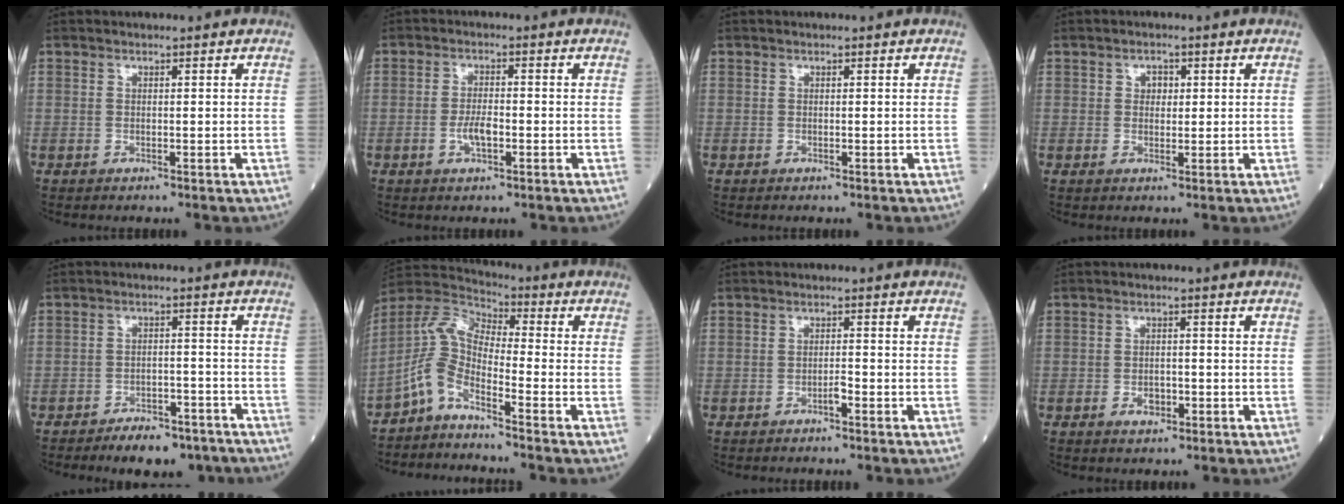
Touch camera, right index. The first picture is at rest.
{"total": 3.2, "force": [-1.0, 1.0, 2.9], "torque": [-0.061, 0.000, -0.018]}
{"total": 0.0}
{"total": 2.0, "force": [0.6, 1.4, 1.2], "torque": [-0.016, 0.003, 0.008]}
{"total": 7.9, "force": [-6.4, 3.1, 3.6], "torque": [-0.045, 0.006, -0.096]}
{"total": 6.8, "force": [-4.5, 1.5, 4.9], "torque": [-0.118, 0.012, -0.101]}
{"total": 1.2, "force": [-0.8, 0.1, 0.8], "torque": [-0.016, 0.002, -0.015]}
{"total": 2.5, "force": [-1.1, 1.5, 1.7], "torque": [-0.027, 0.004, -0.014]}